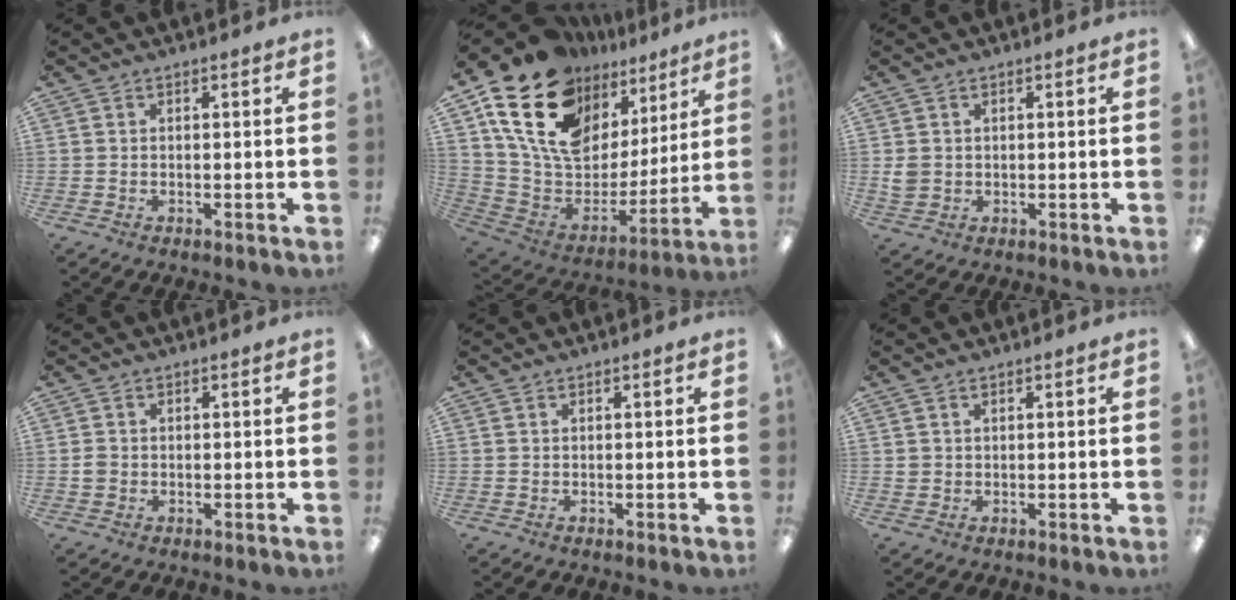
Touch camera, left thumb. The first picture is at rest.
{"total": 20.4, "force": [13.2, 11.9, 9.9], "torque": [-0.200, -0.085, 0.245]}
{"total": 2.7, "force": [0.4, 2.3, 1.2], "torque": [-0.023, 0.003, 0.010]}
{"total": 1.5, "force": [-0.2, 1.4, 0.6], "torque": [-0.011, 0.004, -0.004]}
{"total": 0.0}
{"total": 1.1, "force": [0.5, 1.0, 0.2], "torque": [-0.005, 0.004, 0.008]}